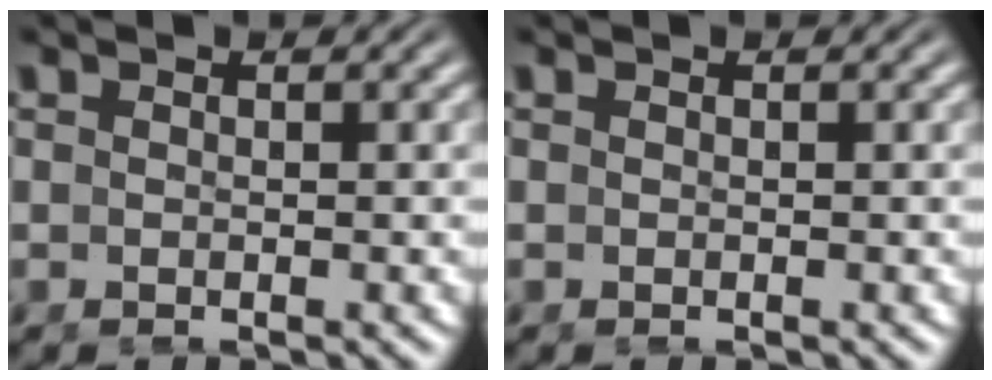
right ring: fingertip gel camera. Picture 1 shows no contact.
{"total": 0.0}